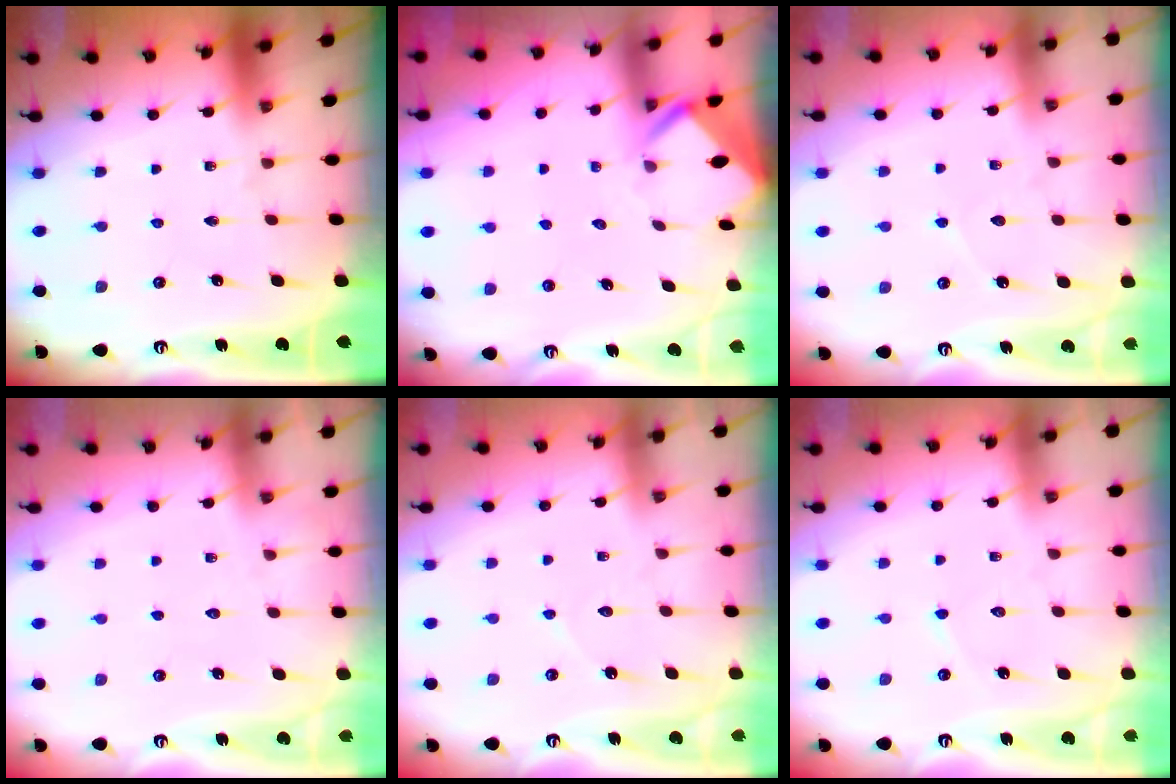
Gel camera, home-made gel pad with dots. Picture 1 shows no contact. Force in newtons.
{"total": 2.4, "press": 2.4, "slide": 0.1}
{"total": 4.0, "press": 4.0, "slide": 0.4}
{"total": 5.2, "press": 5.1, "slide": 0.6}
{"total": 4.5, "press": 4.5, "slide": 0.4}
{"total": 3.1, "press": 3.1, "slide": 0.2}